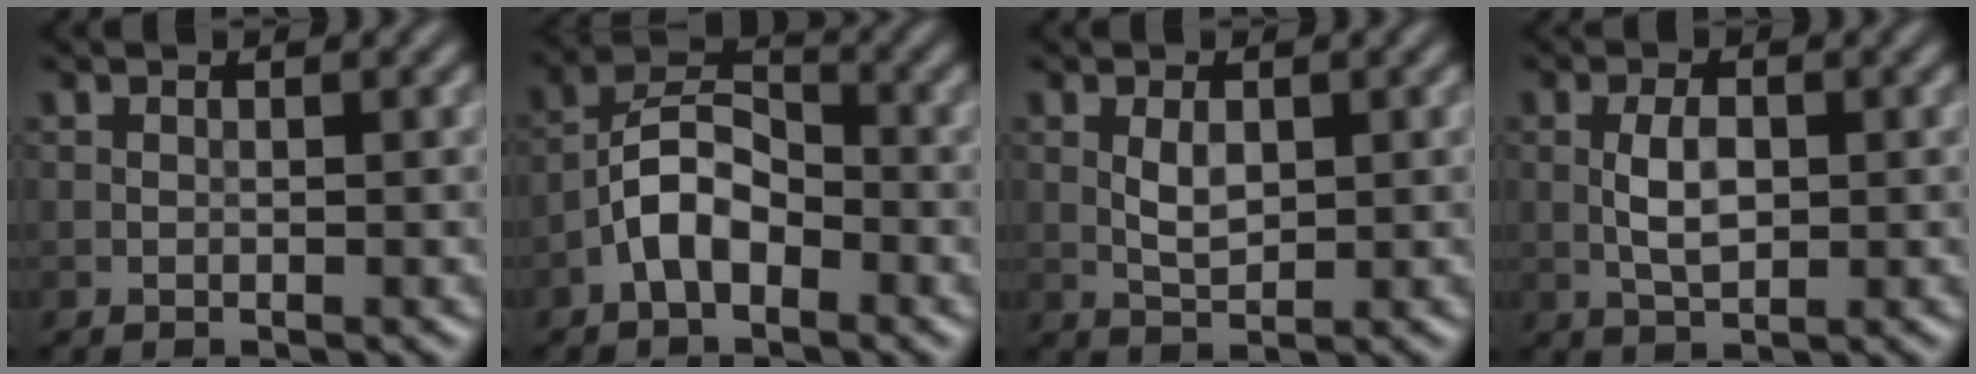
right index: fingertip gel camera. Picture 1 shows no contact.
{"total": 4.9, "force": [-2.3, 2.6, 3.4], "torque": [-0.059, 0.017, -0.050]}
{"total": 2.2, "force": [0.3, 1.2, 1.8], "torque": [-0.037, -0.001, 0.008]}
{"total": 3.1, "force": [-0.1, 1.5, 2.6], "torque": [-0.054, 0.001, -0.001]}